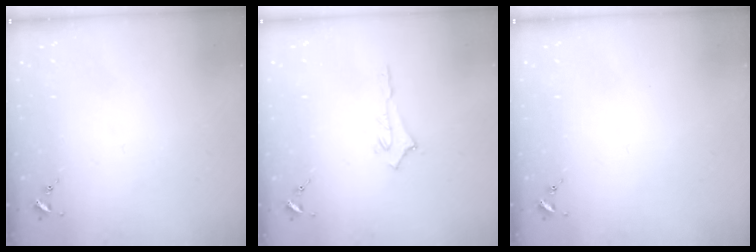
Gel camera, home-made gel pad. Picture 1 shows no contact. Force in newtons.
{"total": 2.5, "press": 2.5, "slide": 0.2}
{"total": 0.0}